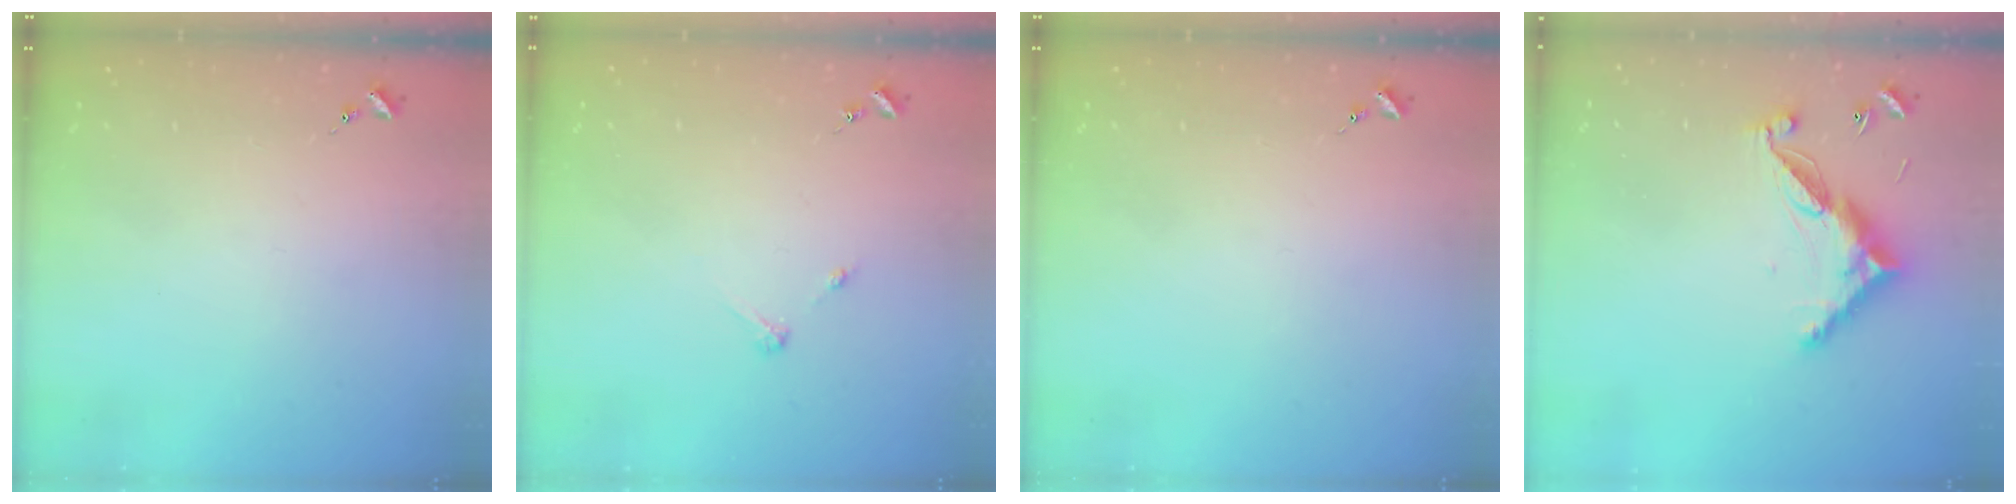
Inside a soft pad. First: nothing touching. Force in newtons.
{"total": 2.7, "press": 2.7, "slide": 0.3}
{"total": 0.0}
{"total": 12.2, "press": 12.1, "slide": 0.3}